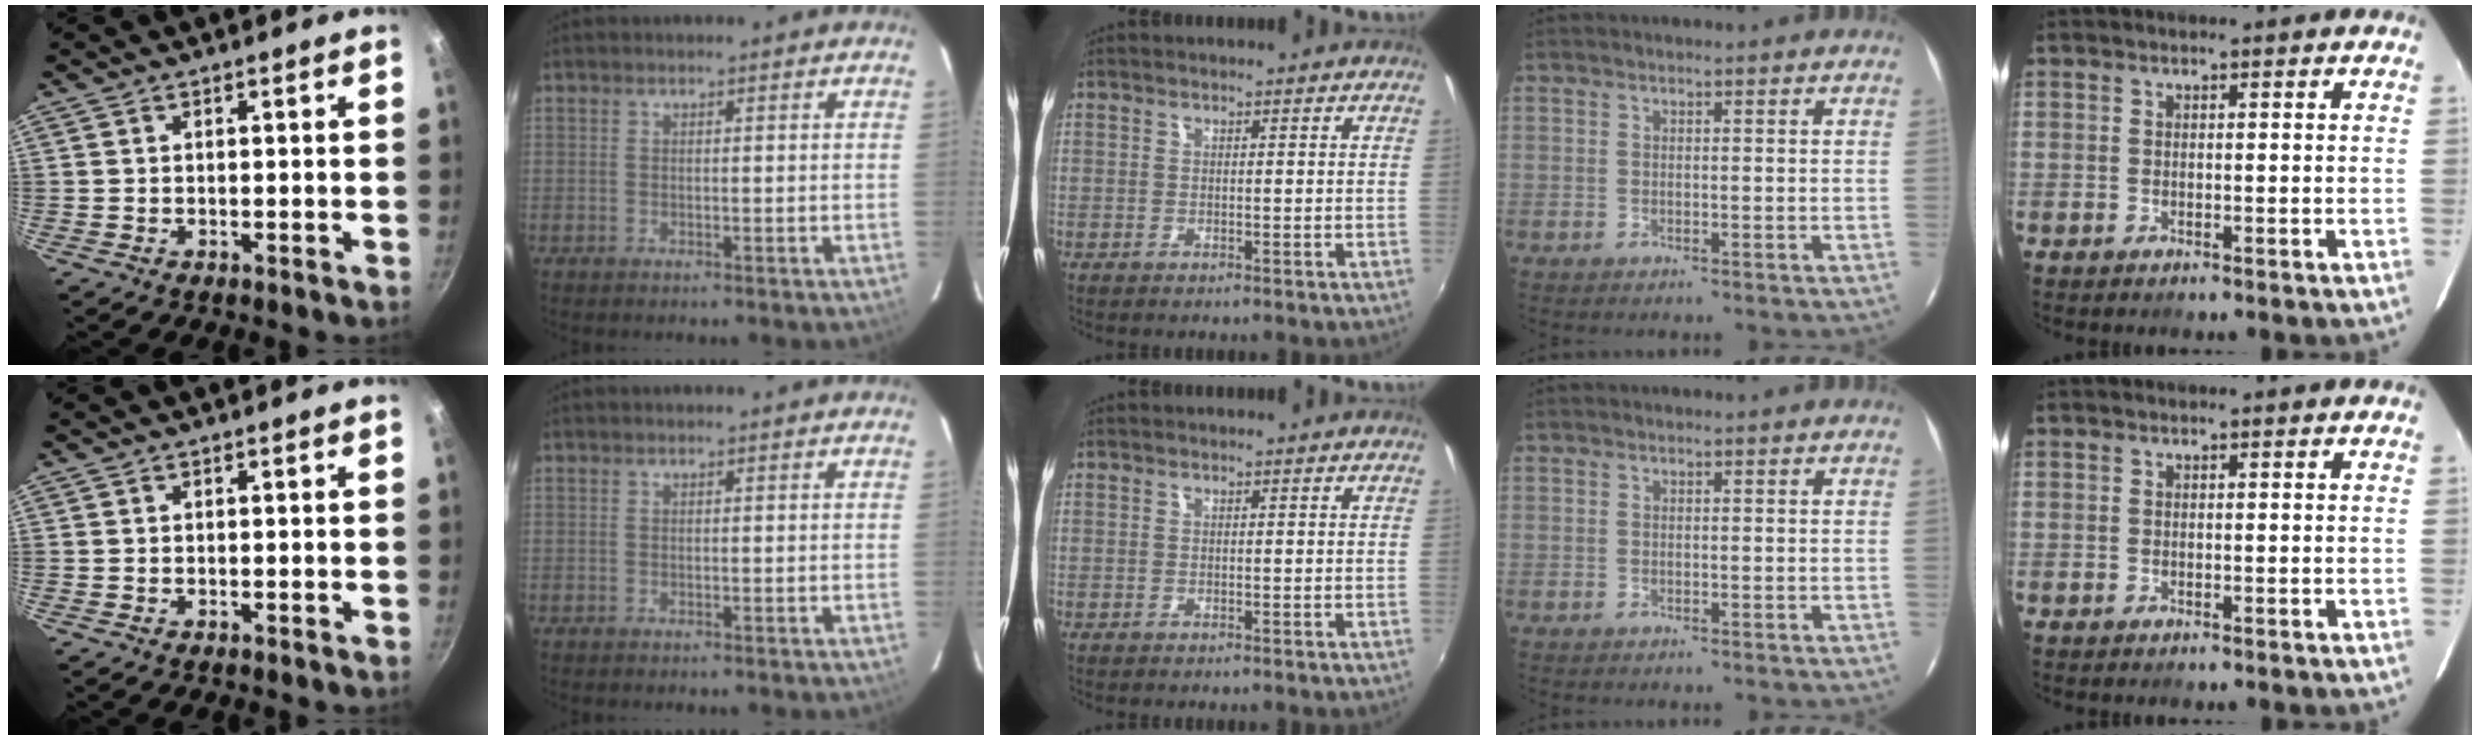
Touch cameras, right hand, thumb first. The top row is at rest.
{}